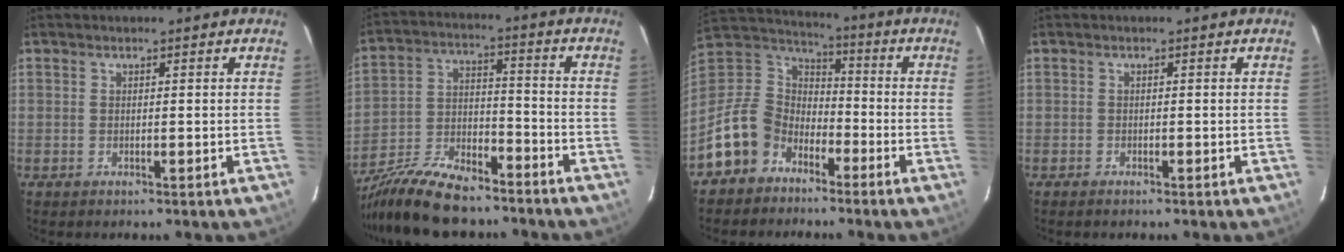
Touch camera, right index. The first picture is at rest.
{"total": 19.5, "force": [-15.8, 6.3, 9.5], "torque": [-0.199, -0.013, -0.271]}
{"total": 12.8, "force": [-8.2, 9.1, 3.8], "torque": [-0.103, 0.032, -0.154]}
{"total": 0.8, "force": [-0.7, 0.2, 0.2], "torque": [-0.007, 0.000, -0.013]}